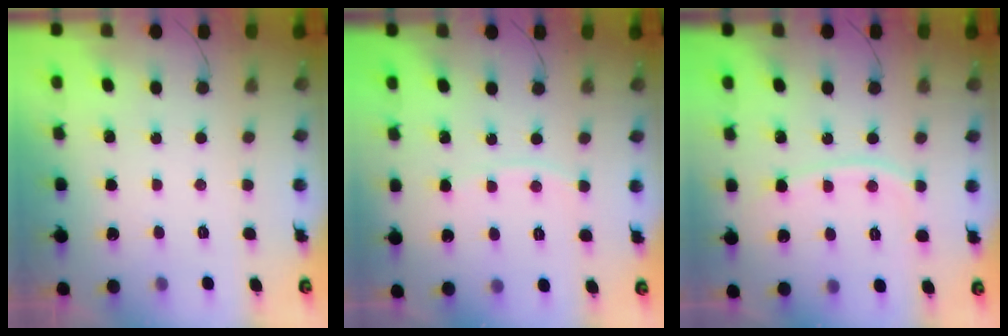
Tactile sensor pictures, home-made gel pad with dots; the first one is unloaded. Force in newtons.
{"total": 3.7, "press": 3.6, "slide": 0.5}
{"total": 7.8, "press": 7.7, "slide": 0.9}